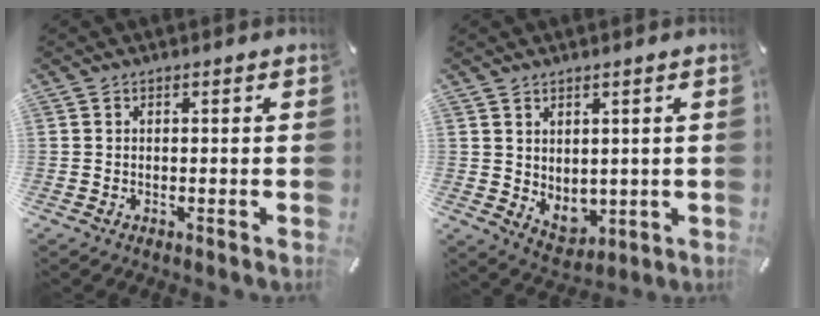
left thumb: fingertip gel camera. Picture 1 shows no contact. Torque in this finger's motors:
{"motor_torque": [0.72, 0.74, 0.62, -0.04, 0.01]}